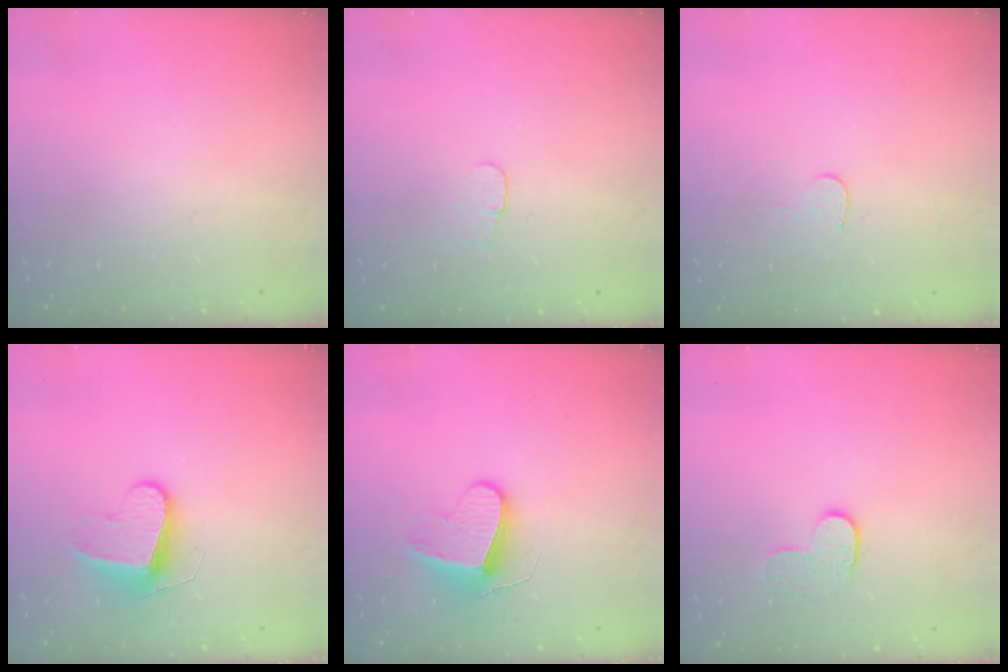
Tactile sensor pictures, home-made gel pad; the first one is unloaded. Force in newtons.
{"total": 3.6, "press": 3.6, "slide": 0.4}
{"total": 3.5, "press": 3.5, "slide": 0.3}
{"total": 9.0, "press": 9.0, "slide": 0.3}
{"total": 9.5, "press": 9.5, "slide": 0.4}
{"total": 6.7, "press": 6.7, "slide": 0.5}